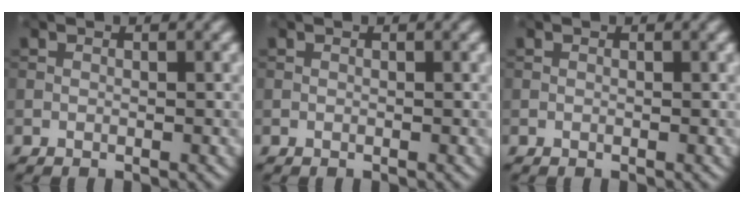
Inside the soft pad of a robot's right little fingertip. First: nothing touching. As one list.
[{"total": 0.0}, {"total": 0.0}]